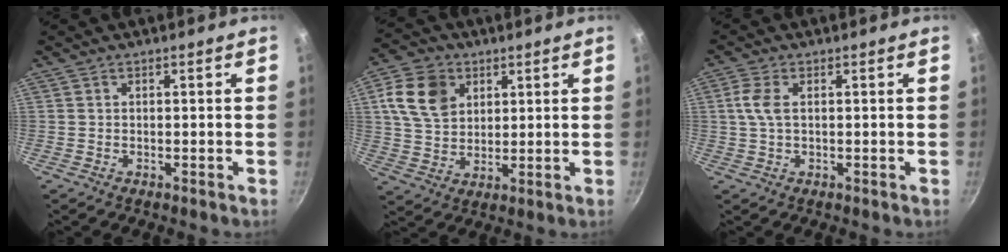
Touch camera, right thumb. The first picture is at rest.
{"total": 11.5, "force": [3.9, 8.7, 6.5], "torque": [-0.097, -0.004, 0.072]}
{"total": 4.0, "force": [0.7, 2.0, 3.4], "torque": [-0.079, 0.007, 0.012]}